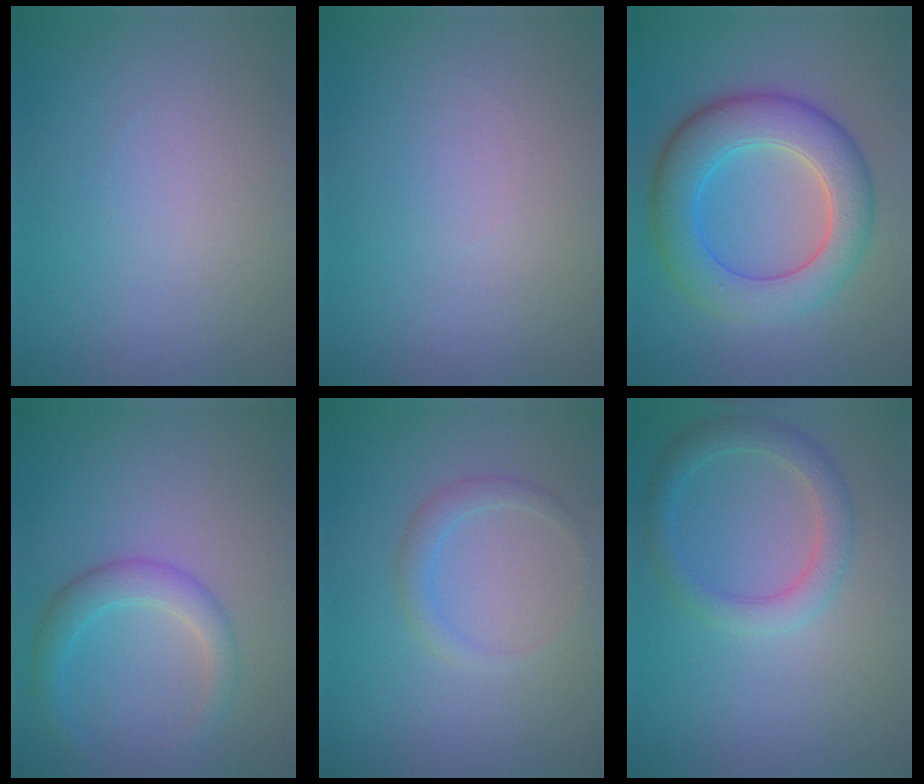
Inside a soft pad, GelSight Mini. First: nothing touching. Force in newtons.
{"total": 0.0}
{"total": 7.4, "press": 7.4, "slide": 0.1}
{"total": 2.9, "press": 2.9, "slide": 0.1}
{"total": 1.6, "press": 1.6, "slide": 0.1}
{"total": 3.0, "press": 3.0, "slide": 0.1}